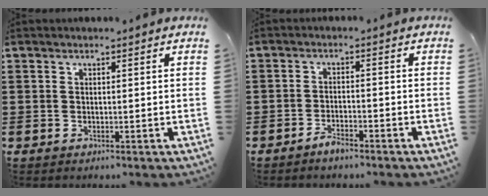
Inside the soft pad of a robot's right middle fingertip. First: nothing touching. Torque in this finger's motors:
{"motor_torque": [0.06, 0.56, 0.00, 0.00]}